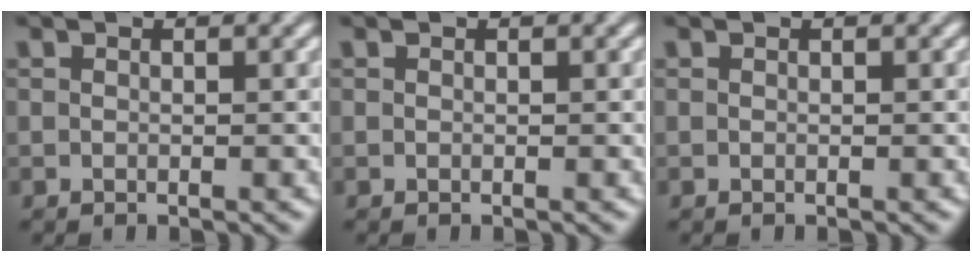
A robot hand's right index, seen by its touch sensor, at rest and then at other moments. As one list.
[{"total": 0.0}, {"total": 0.0}]